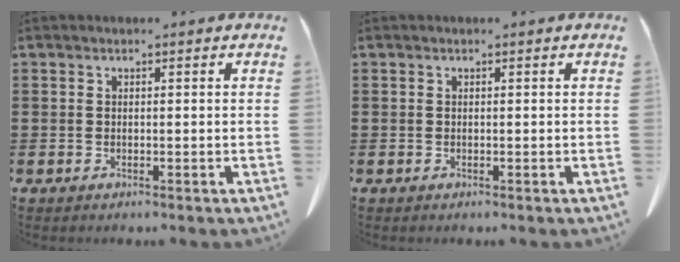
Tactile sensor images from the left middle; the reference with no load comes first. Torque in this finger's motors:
{"motor_torque": [0.18, -0.19, 0.00, 0.01]}